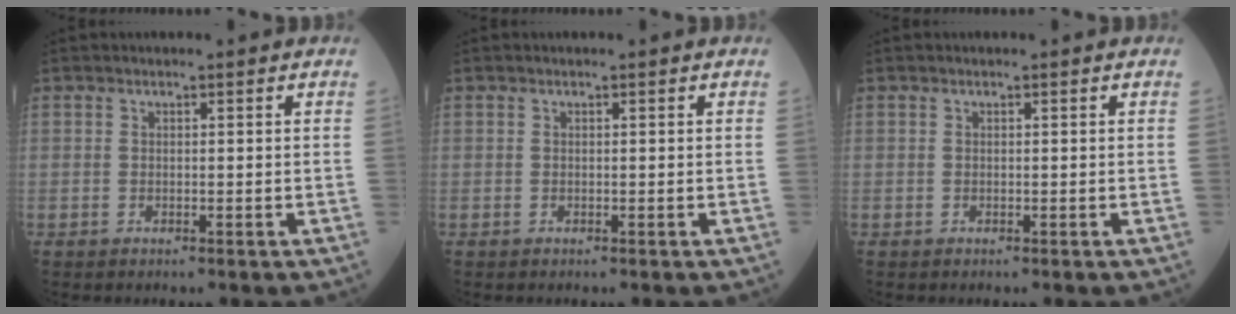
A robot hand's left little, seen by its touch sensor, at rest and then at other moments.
{"total": 0.0}
{"total": 0.0}